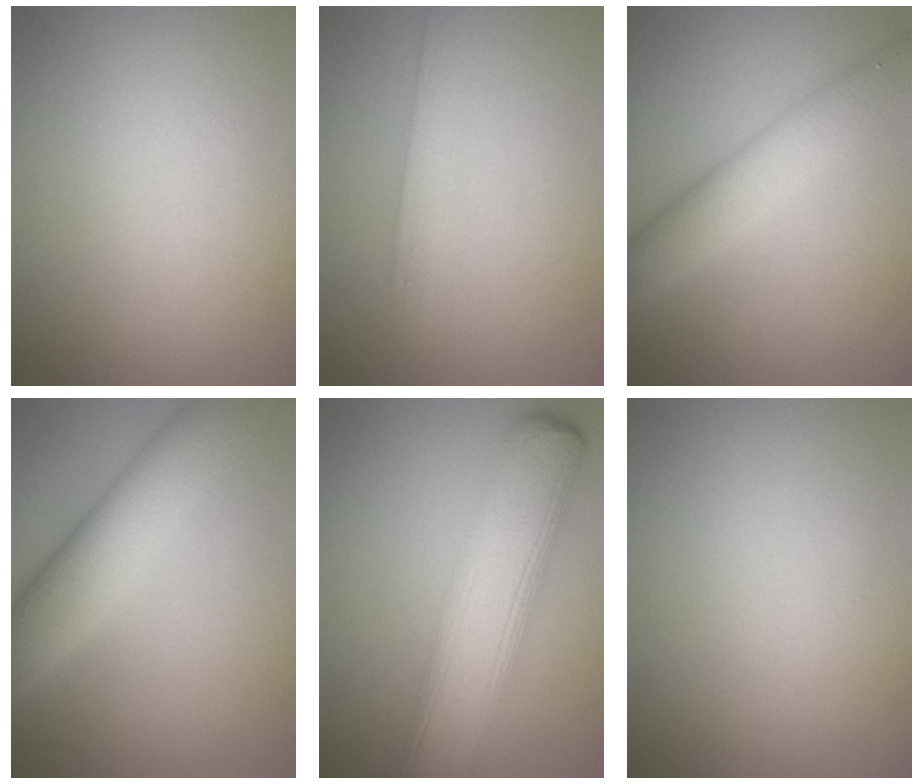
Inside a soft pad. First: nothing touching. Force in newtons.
{"total": 2.0, "press": 2.0, "slide": 0.1}
{"total": 5.1, "press": 5.1, "slide": 0.0}
{"total": 7.5, "press": 7.5, "slide": 0.2}
{"total": 9.3, "press": 9.3, "slide": 0.3}
{"total": 0.0}